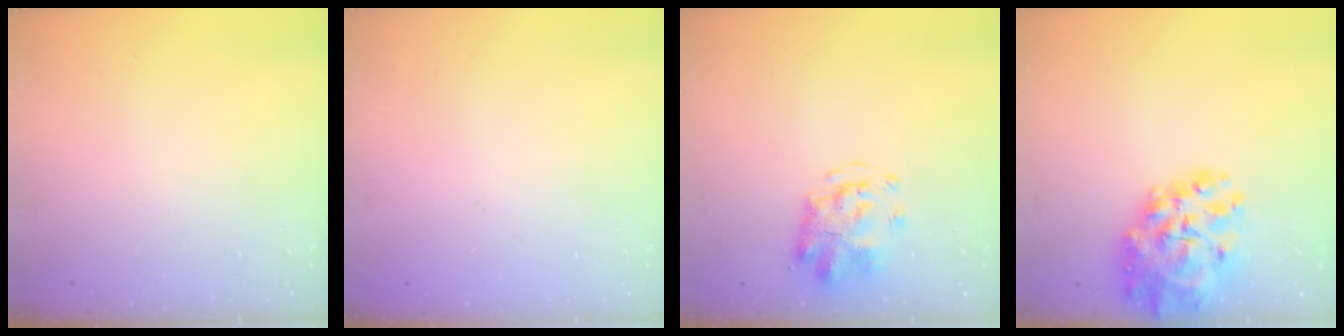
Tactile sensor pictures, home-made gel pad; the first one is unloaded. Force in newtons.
{"total": 1.9, "press": 1.9, "slide": 0.2}
{"total": 4.3, "press": 4.2, "slide": 1.1}
{"total": 15.3, "press": 14.6, "slide": 4.5}